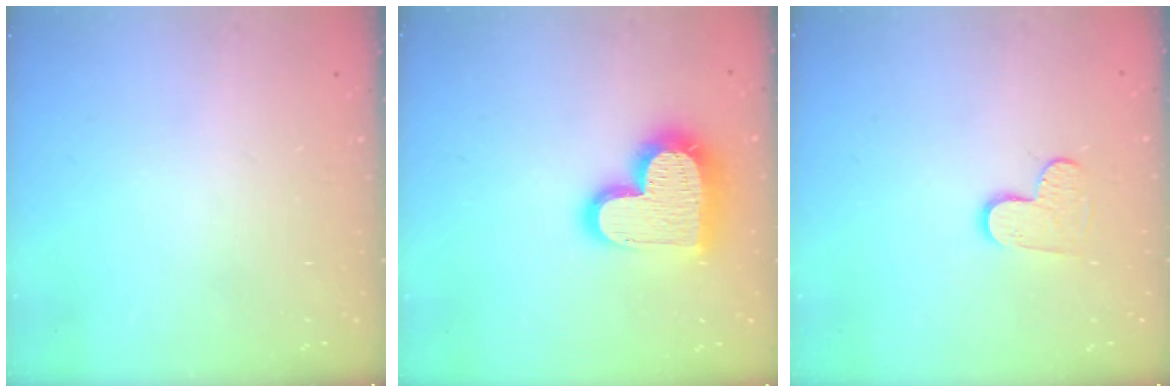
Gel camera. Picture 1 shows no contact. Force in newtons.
{"total": 18.8, "press": 18.8, "slide": 1.6}
{"total": 5.9, "press": 5.9, "slide": 0.3}